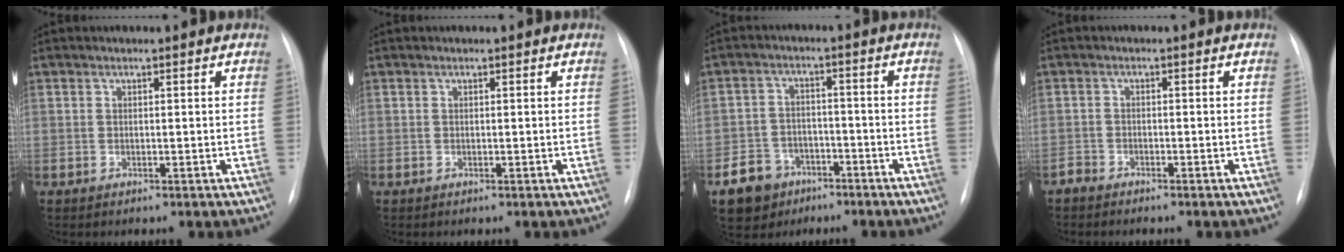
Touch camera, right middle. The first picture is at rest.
{"total": 0.0}
{"total": 7.0, "force": [-4.1, 5.4, 1.6], "torque": [-0.040, 0.011, -0.064]}
{"total": 1.4, "force": [-1.3, 0.3, -0.1], "torque": [0.002, -0.001, -0.027]}